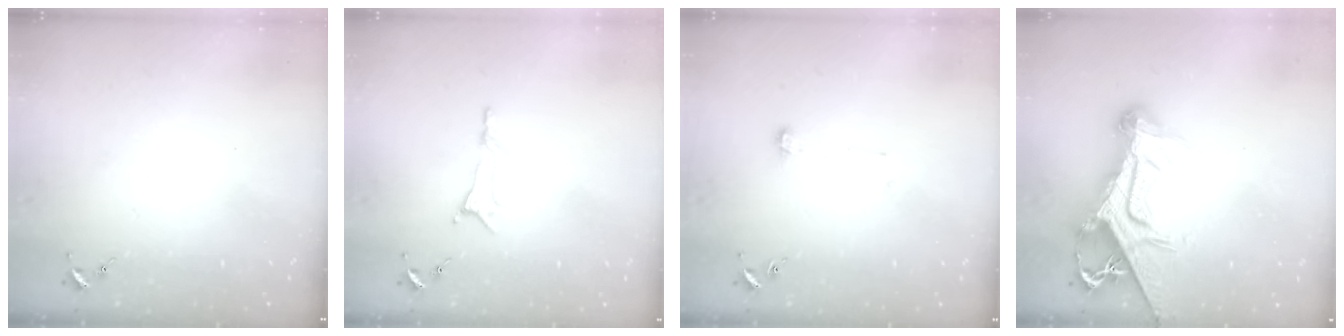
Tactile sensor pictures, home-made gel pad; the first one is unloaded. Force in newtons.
{"total": 5.4, "press": 5.3, "slide": 0.6}
{"total": 3.9, "press": 3.9, "slide": 0.3}
{"total": 19.0, "press": 18.9, "slide": 1.9}